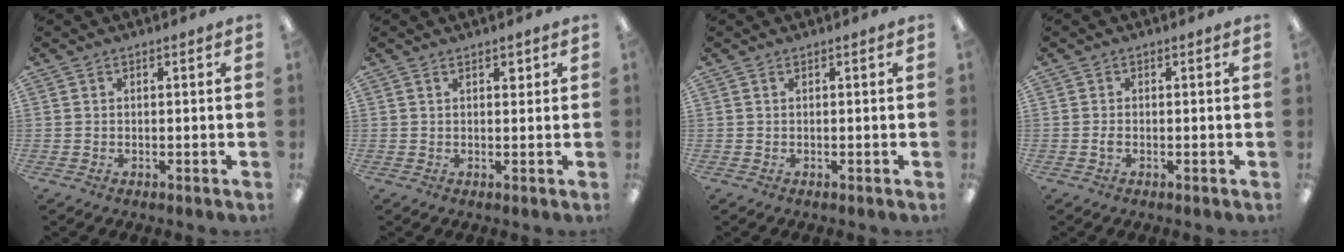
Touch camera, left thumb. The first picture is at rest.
{"total": 1.7, "force": [1.1, 1.0, 0.8], "torque": [-0.002, -0.003, 0.015]}
{"total": 0.0}
{"total": 1.2, "force": [-0.4, 0.7, 0.9], "torque": [-0.017, 0.003, -0.008]}